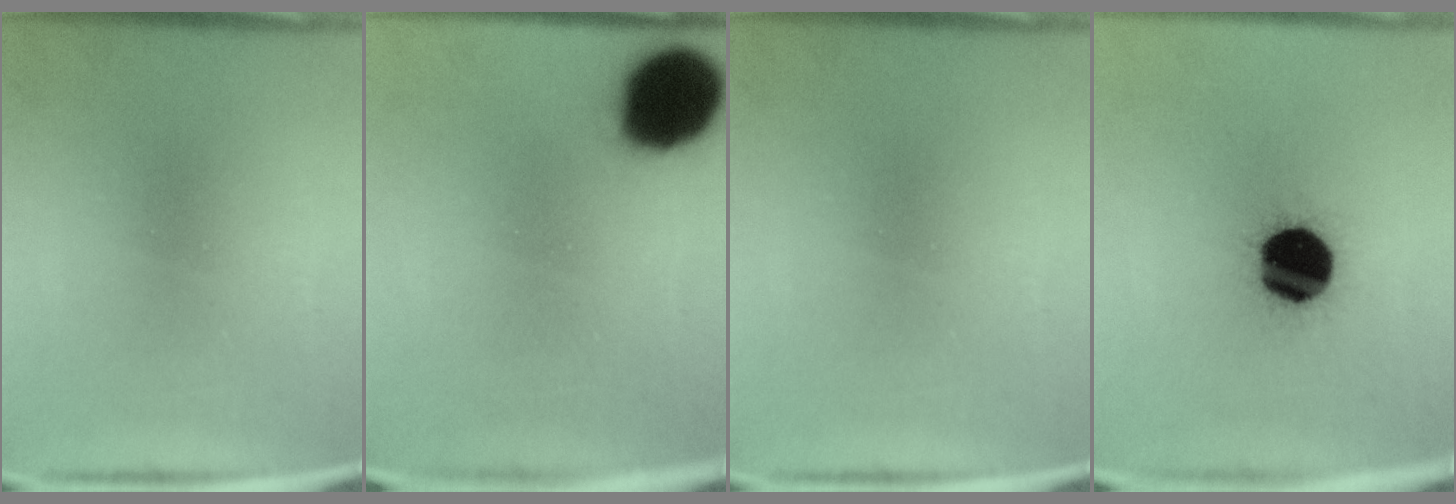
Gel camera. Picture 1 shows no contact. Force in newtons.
{"total": 18.4}
{"total": 0.0}
{"total": 19.9}